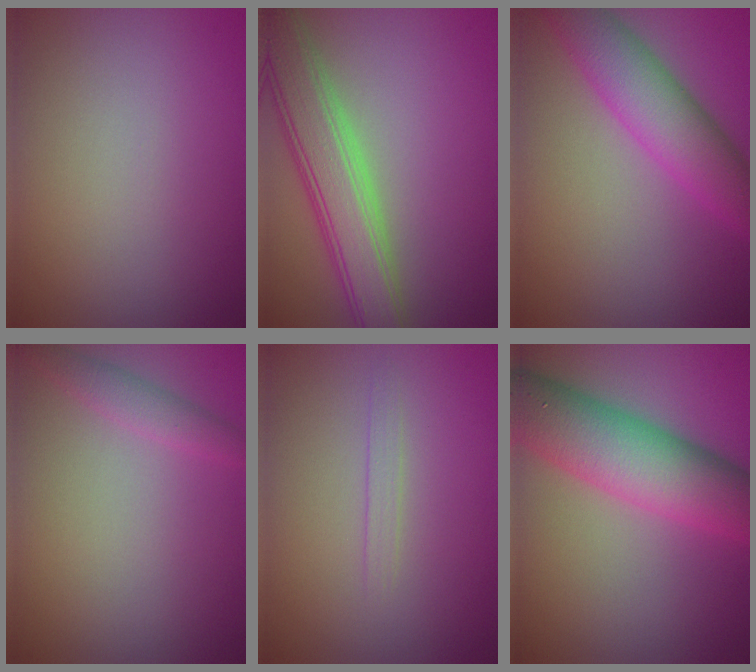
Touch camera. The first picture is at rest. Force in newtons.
{"total": 6.6, "press": 6.6, "slide": 0.4}
{"total": 5.8, "press": 5.8, "slide": 0.3}
{"total": 1.6, "press": 1.6, "slide": 0.1}
{"total": 0.9, "press": 0.9, "slide": 0.0}
{"total": 8.5, "press": 8.5, "slide": 0.3}